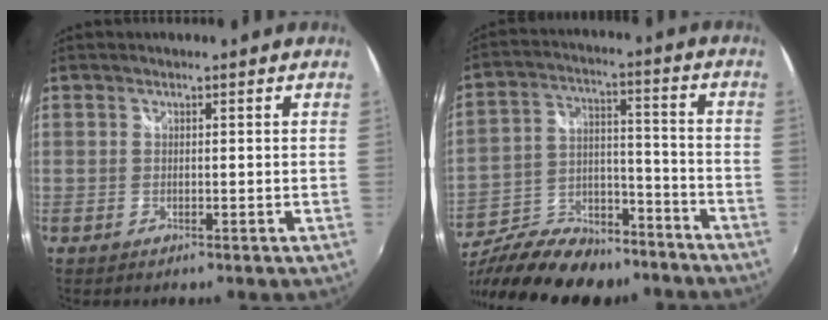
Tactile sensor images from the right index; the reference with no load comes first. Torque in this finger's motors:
{"motor_torque": [0.67, -0.64, 0.31, 0.14]}